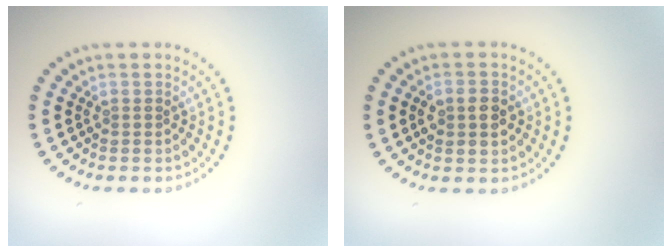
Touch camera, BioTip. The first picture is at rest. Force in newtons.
{"total": 2.3, "press": 2.3, "slide": 0.0}